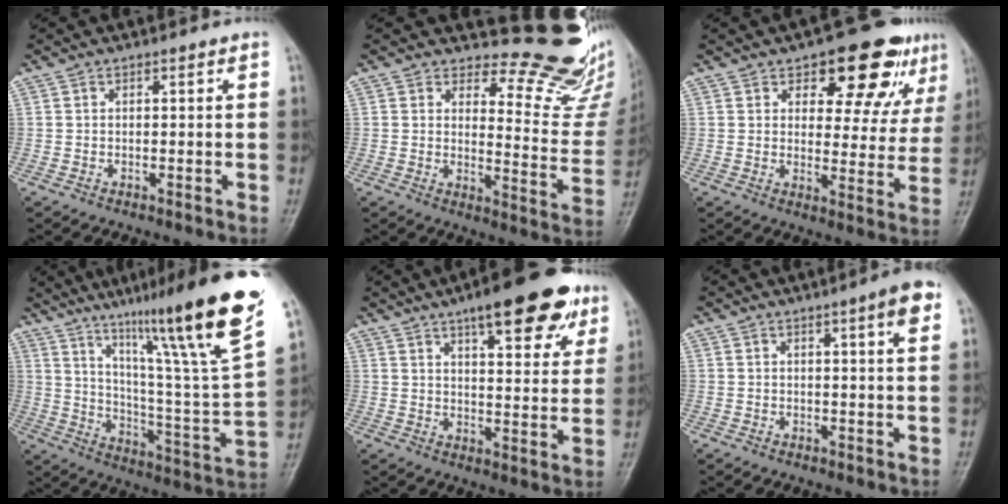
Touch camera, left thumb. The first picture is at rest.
{"total": 15.1, "force": [14.2, 4.5, 2.8], "torque": [0.017, -0.164, 0.157]}
{"total": 15.2, "force": [8.7, 7.1, 10.1], "torque": [-0.073, -0.032, 0.117]}
{"total": 28.9, "force": [18.5, 2.4, 22.1], "torque": [-0.318, -0.078, 0.294]}
{"total": 17.6, "force": [10.9, 5.6, 12.7], "torque": [-0.140, -0.033, 0.154]}
{"total": 4.8, "force": [2.3, 0.2, 4.2], "torque": [-0.051, -0.006, 0.032]}